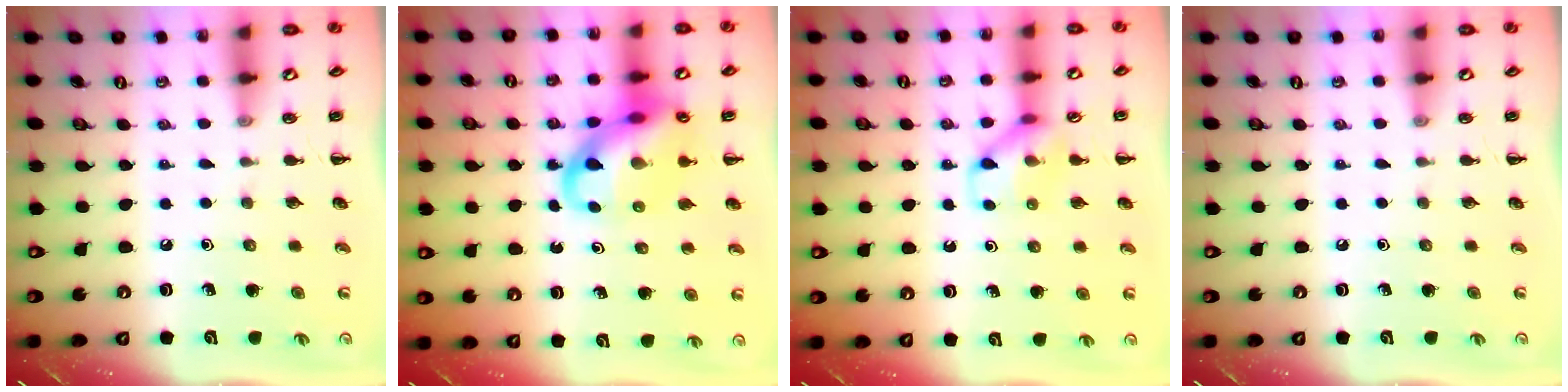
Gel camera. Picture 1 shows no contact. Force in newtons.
{"total": 15.3, "press": 15.0, "slide": 3.0}
{"total": 9.6, "press": 9.6, "slide": 0.3}
{"total": 0.0}